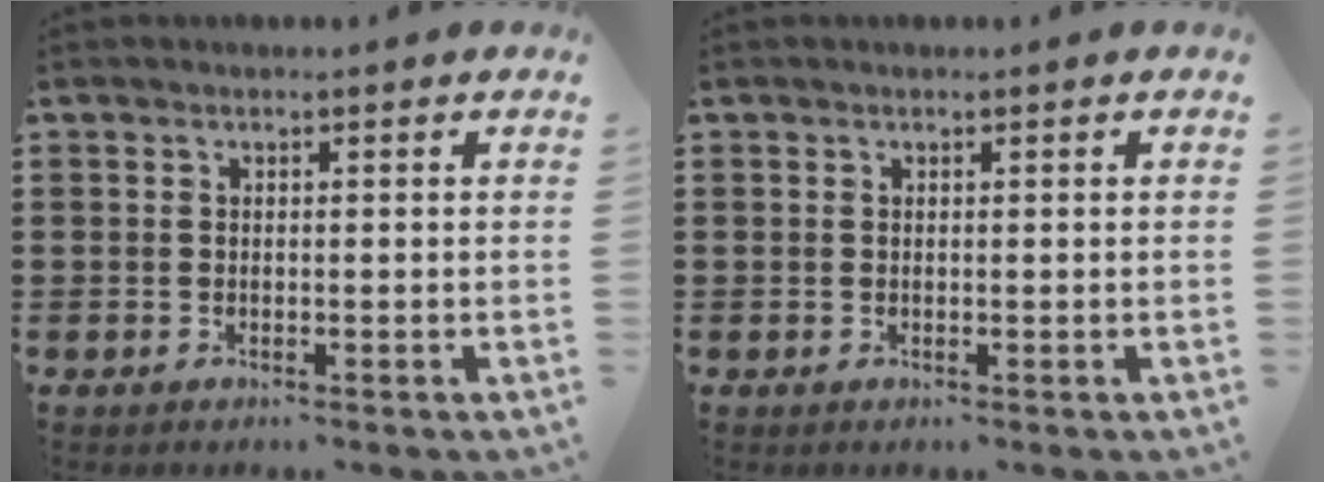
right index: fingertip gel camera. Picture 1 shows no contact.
{"total": 0.0}